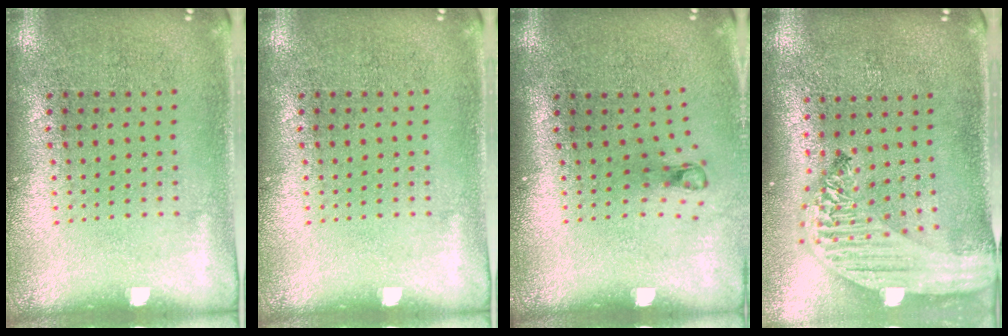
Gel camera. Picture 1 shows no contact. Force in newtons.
{"total": 0.0}
{"total": 0.7, "press": 0.3, "slide": 0.6}
{"total": 2.7, "press": 2.2, "slide": 1.5}